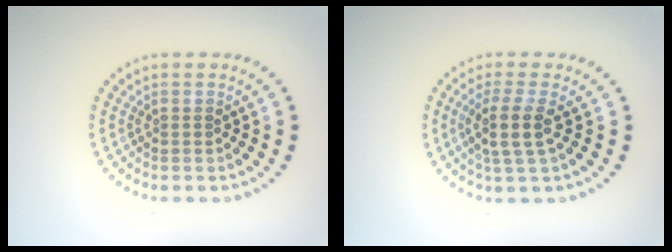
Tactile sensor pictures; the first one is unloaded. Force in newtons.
{"total": 2.9, "press": 2.4, "slide": 1.6}